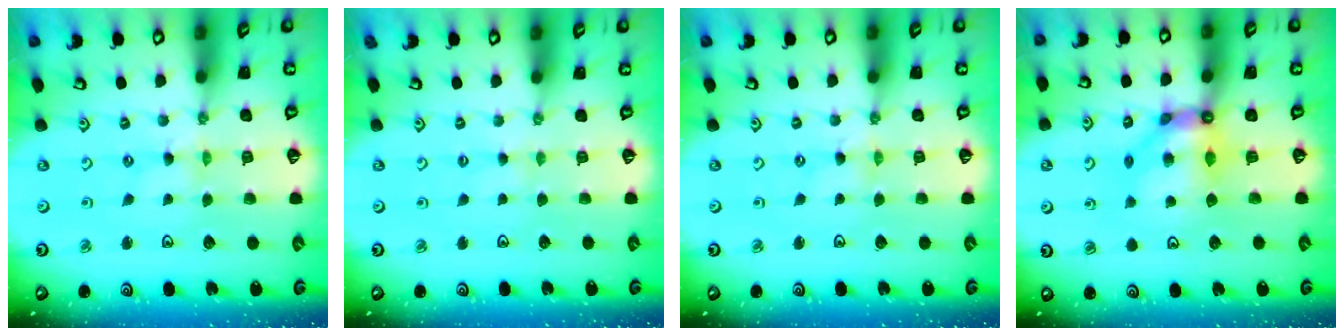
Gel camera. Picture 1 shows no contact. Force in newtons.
{"total": 1.7, "press": 1.7, "slide": 0.3}
{"total": 1.1, "press": 1.0, "slide": 0.1}
{"total": 9.6, "press": 9.6, "slide": 1.0}